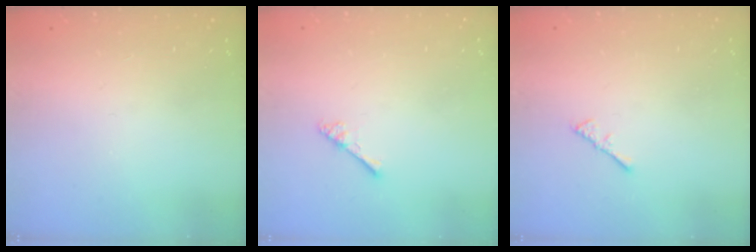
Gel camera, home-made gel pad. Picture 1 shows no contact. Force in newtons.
{"total": 2.5, "press": 2.5, "slide": 0.4}
{"total": 2.2, "press": 2.1, "slide": 0.5}